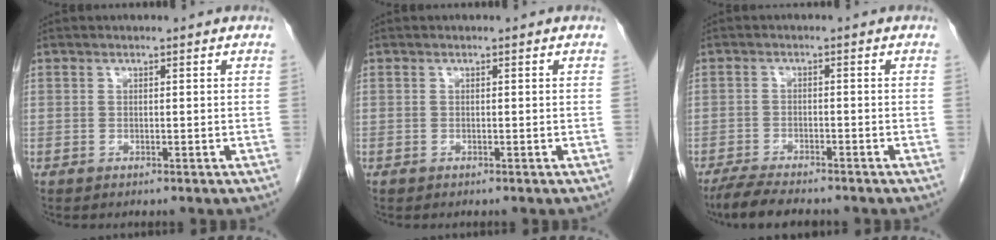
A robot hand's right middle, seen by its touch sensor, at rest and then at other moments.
{"total": 0.0}
{"total": 6.5, "force": [-5.6, 1.1, 3.1], "torque": [-0.058, -0.018, -0.095]}